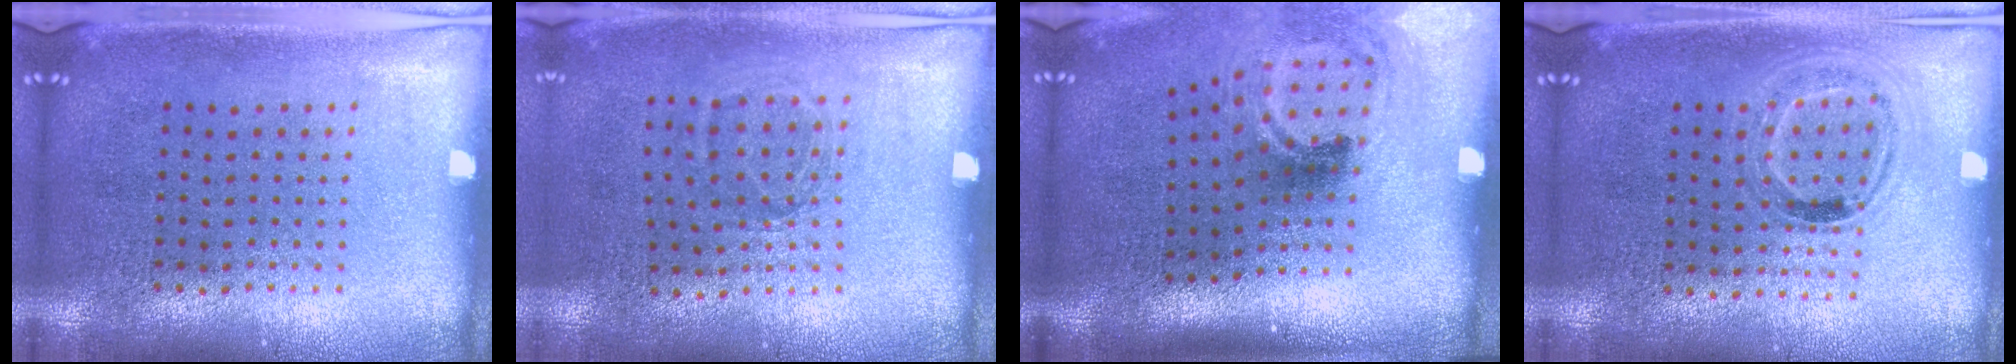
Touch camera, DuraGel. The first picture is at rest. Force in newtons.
{"total": 1.1, "press": 0.8, "slide": 0.7}
{"total": 1.8, "press": 1.1, "slide": 1.4}
{"total": 0.9, "press": 0.8, "slide": 0.4}